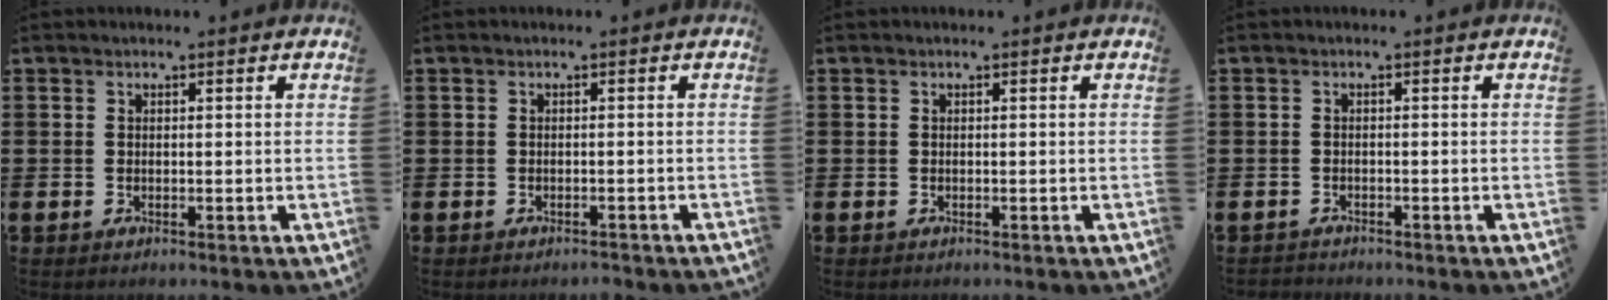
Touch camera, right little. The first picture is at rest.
{"total": 0.8, "force": [-0.7, 0.0, 0.2], "torque": [-0.004, -0.002, -0.015]}
{"total": 0.0}
{"total": 0.8, "force": [-0.7, 0.1, -0.1], "torque": [0.001, 0.000, -0.016]}